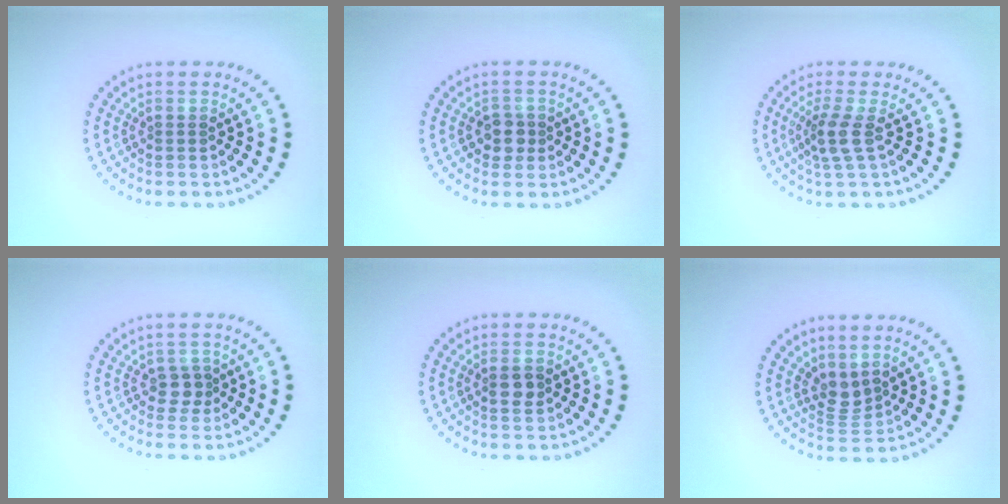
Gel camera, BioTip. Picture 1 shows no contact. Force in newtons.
{"total": 2.1, "press": 2.0, "slide": 0.8}
{"total": 2.6, "press": 2.1, "slide": 1.6}
{"total": 1.7, "press": 1.5, "slide": 0.9}
{"total": 1.8, "press": 1.8, "slide": 0.4}
{"total": 2.2, "press": 1.7, "slide": 1.4}